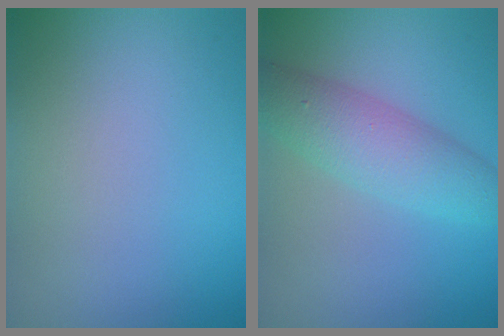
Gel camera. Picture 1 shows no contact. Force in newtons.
{"total": 4.9, "press": 4.9, "slide": 0.1}